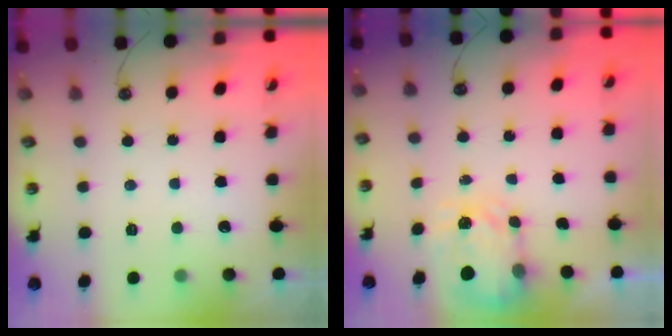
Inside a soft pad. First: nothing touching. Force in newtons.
{"total": 3.9, "press": 3.9, "slide": 0.6}